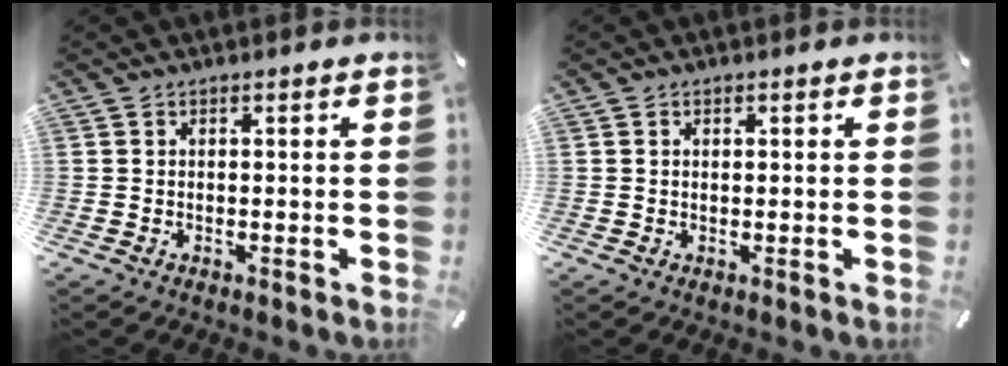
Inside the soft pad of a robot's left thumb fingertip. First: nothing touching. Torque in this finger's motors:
{"motor_torque": [-0.32, -0.35, -0.03, 0.03, -0.01]}